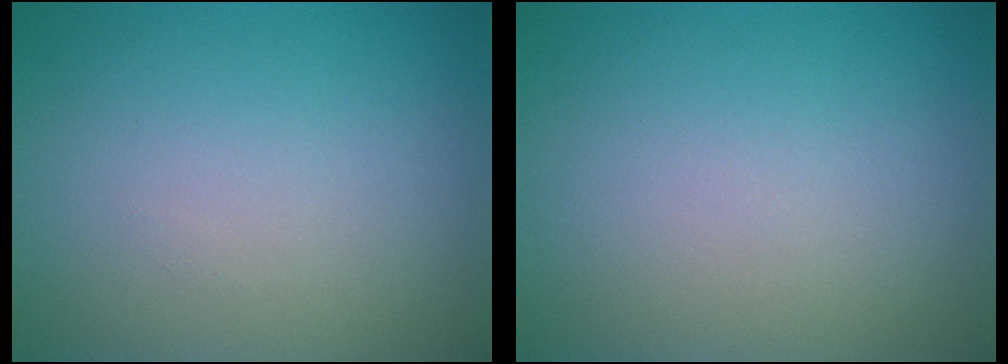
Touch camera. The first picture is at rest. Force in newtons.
{"total": 0.0}